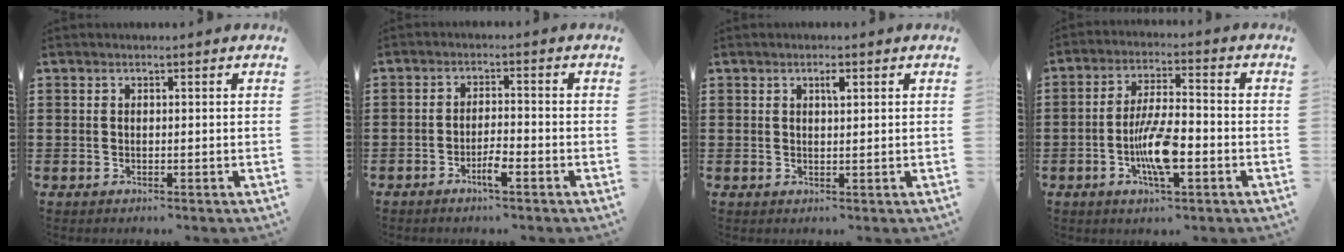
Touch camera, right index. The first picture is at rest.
{"total": 3.1, "force": [-2.1, 0.5, 2.3], "torque": [-0.048, -0.001, -0.040]}
{"total": 1.6, "force": [0.7, 0.4, 1.4], "torque": [-0.021, 0.002, 0.008]}
{"total": 8.6, "force": [-2.6, 2.4, 7.8], "torque": [-0.153, -0.002, -0.048]}